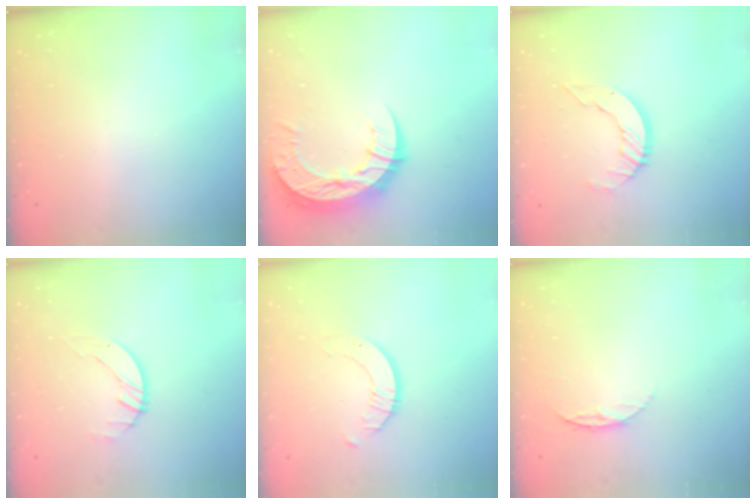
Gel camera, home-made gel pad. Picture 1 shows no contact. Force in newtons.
{"total": 15.4, "press": 15.3, "slide": 1.2}
{"total": 8.3, "press": 8.3, "slide": 0.7}
{"total": 1.4, "press": 1.4, "slide": 0.2}
{"total": 2.0, "press": 2.0, "slide": 0.2}
{"total": 6.5, "press": 6.5, "slide": 0.7}